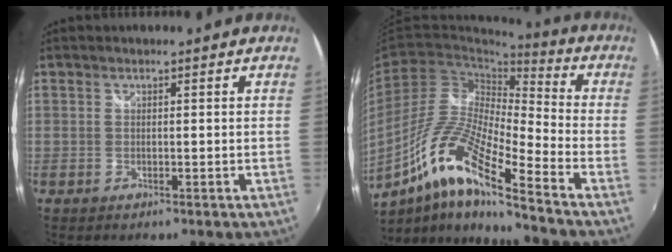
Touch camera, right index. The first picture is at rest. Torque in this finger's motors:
{"motor_torque": [1.05, -1.00, 0.69, 0.17]}